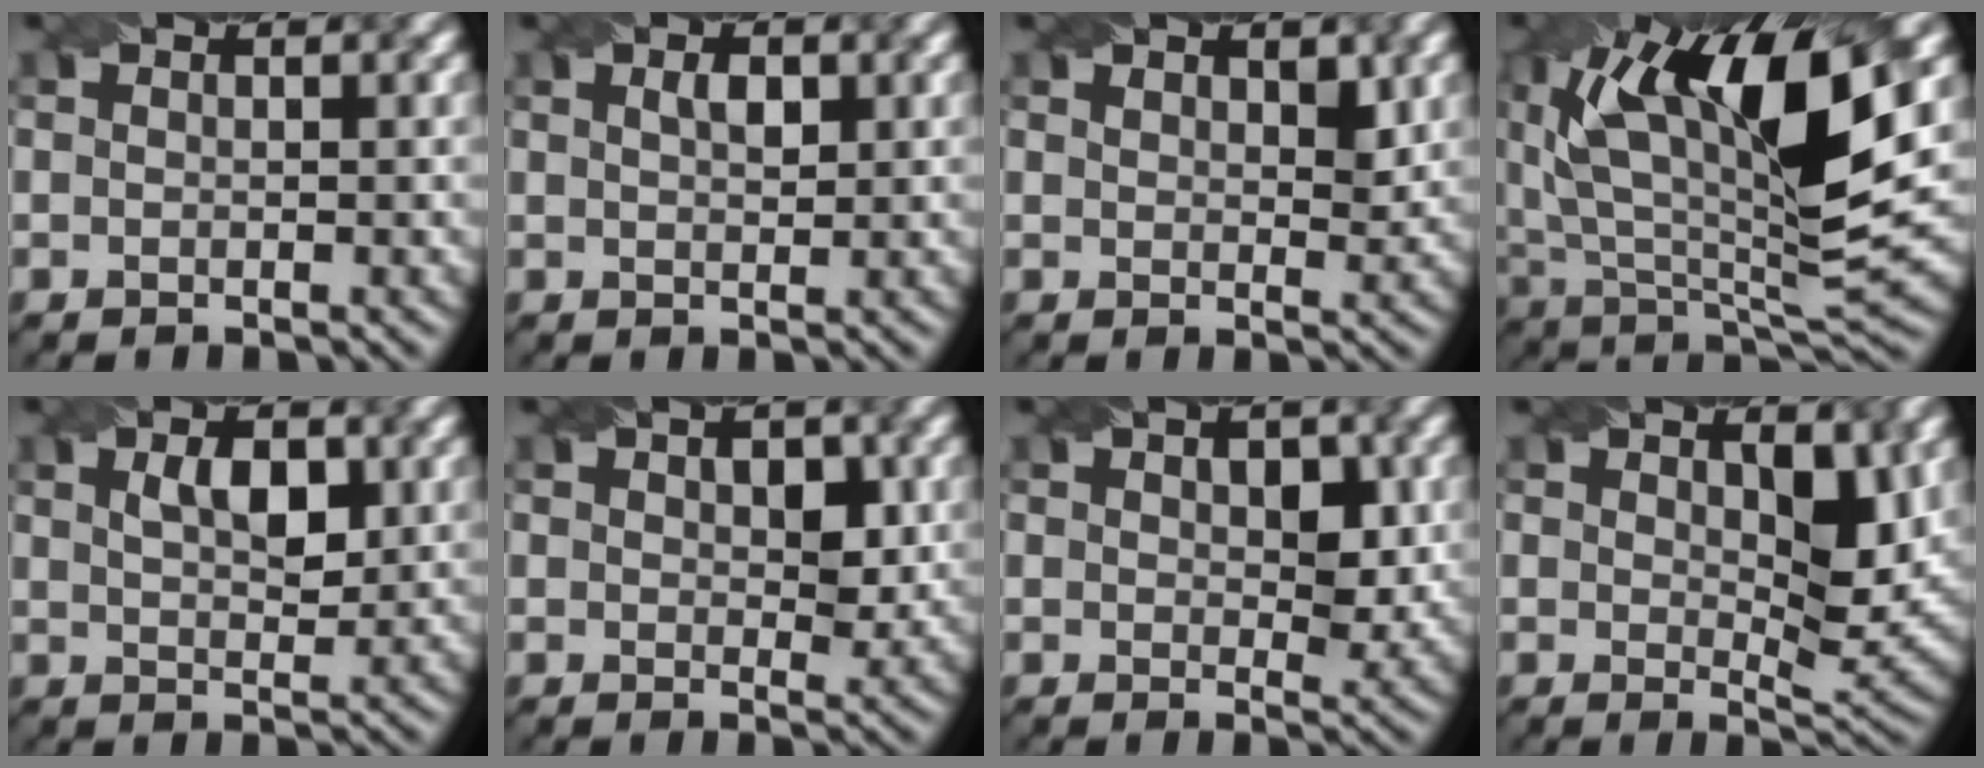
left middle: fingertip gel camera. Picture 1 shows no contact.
{"total": 1.6, "force": [0.7, 0.7, 1.2], "torque": [-0.024, 0.002, 0.015]}
{"total": 2.4, "force": [1.4, 1.3, 1.4], "torque": [-0.020, -0.009, 0.031]}
{"total": 14.7, "force": [5.4, 5.3, 12.6], "torque": [-0.222, 0.003, 0.093]}
{"total": 3.3, "force": [1.1, 1.7, 2.6], "torque": [-0.051, 0.002, 0.024]}
{"total": 3.5, "force": [1.1, 2.0, 2.6], "torque": [-0.032, -0.004, 0.019]}
{"total": 4.0, "force": [1.1, 2.3, 3.1], "torque": [-0.038, -0.006, 0.017]}
{"total": 4.9, "force": [1.4, 2.2, 4.1], "torque": [-0.060, -0.013, 0.029]}